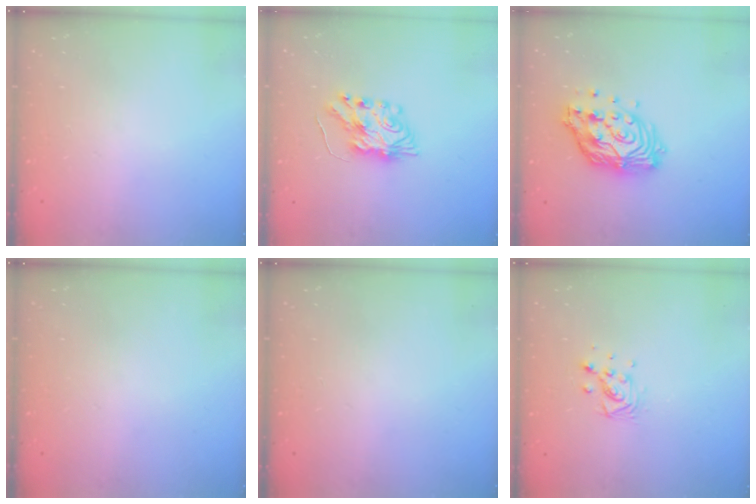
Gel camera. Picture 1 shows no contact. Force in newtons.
{"total": 8.1, "press": 8.1, "slide": 0.6}
{"total": 14.5, "press": 14.4, "slide": 1.2}
{"total": 0.0}
{"total": 0.0}
{"total": 7.7, "press": 7.3, "slide": 2.4}